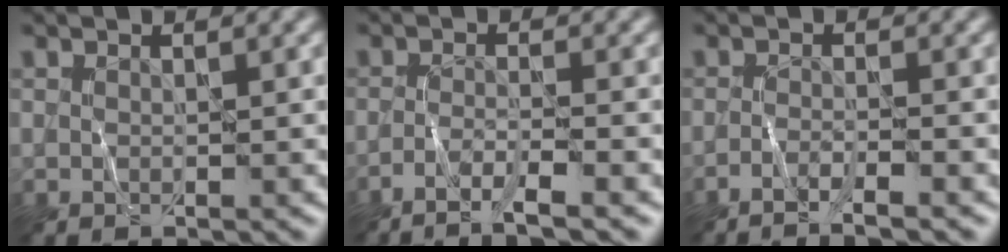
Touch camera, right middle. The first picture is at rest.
{"total": 3.3, "force": [-2.2, 0.2, 2.4], "torque": [-0.041, 0.004, -0.052]}
{"total": 2.7, "force": [-1.9, 0.1, 1.9], "torque": [-0.038, 0.004, -0.045]}